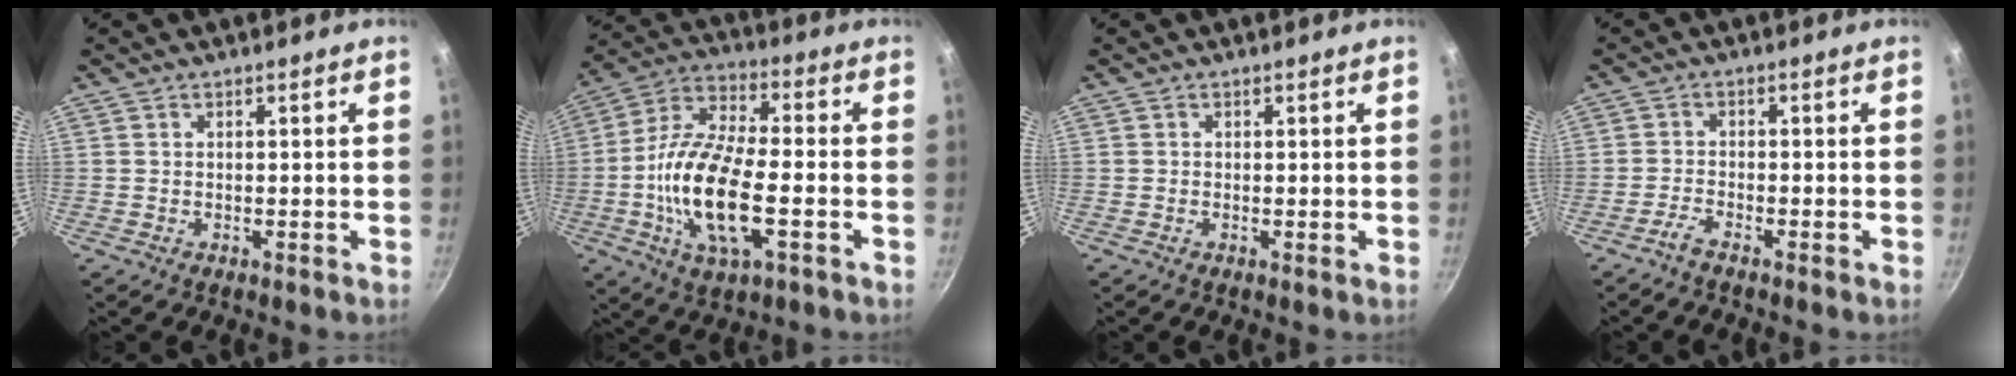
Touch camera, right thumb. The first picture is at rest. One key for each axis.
{"total": 17.8, "fx": -3.8, "fy": 7.0, "fz": 15.9, "tx": -0.307, "ty": 0.021, "tz": -0.087}
{"total": 0.0}
{"total": 2.1, "fx": -1.8, "fy": 0.1, "fz": 1.0, "tx": -0.028, "ty": 0.015, "tz": -0.041}